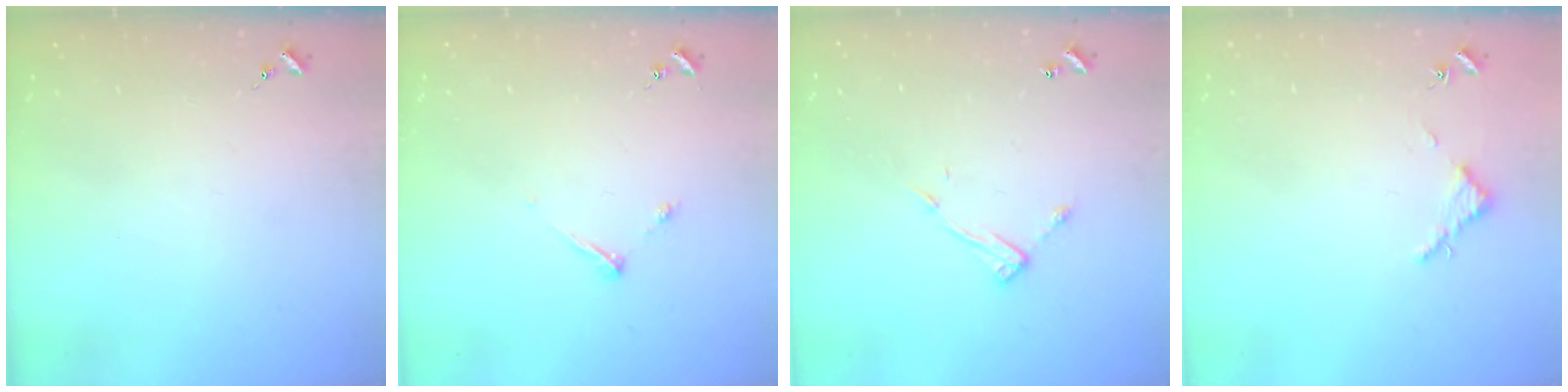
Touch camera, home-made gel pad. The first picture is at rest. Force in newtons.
{"total": 4.8, "press": 4.8, "slide": 0.6}
{"total": 8.6, "press": 8.6, "slide": 0.4}
{"total": 2.8, "press": 2.8, "slide": 0.3}